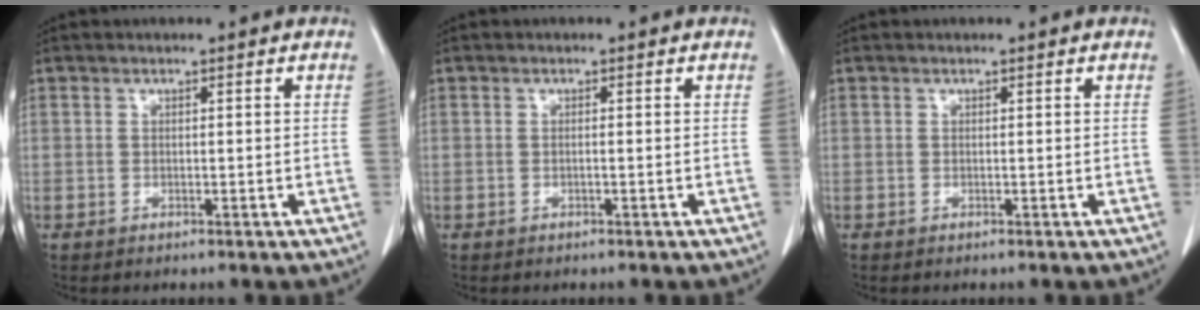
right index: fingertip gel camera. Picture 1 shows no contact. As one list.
[{"total": 0.0}, {"total": 0.0}]